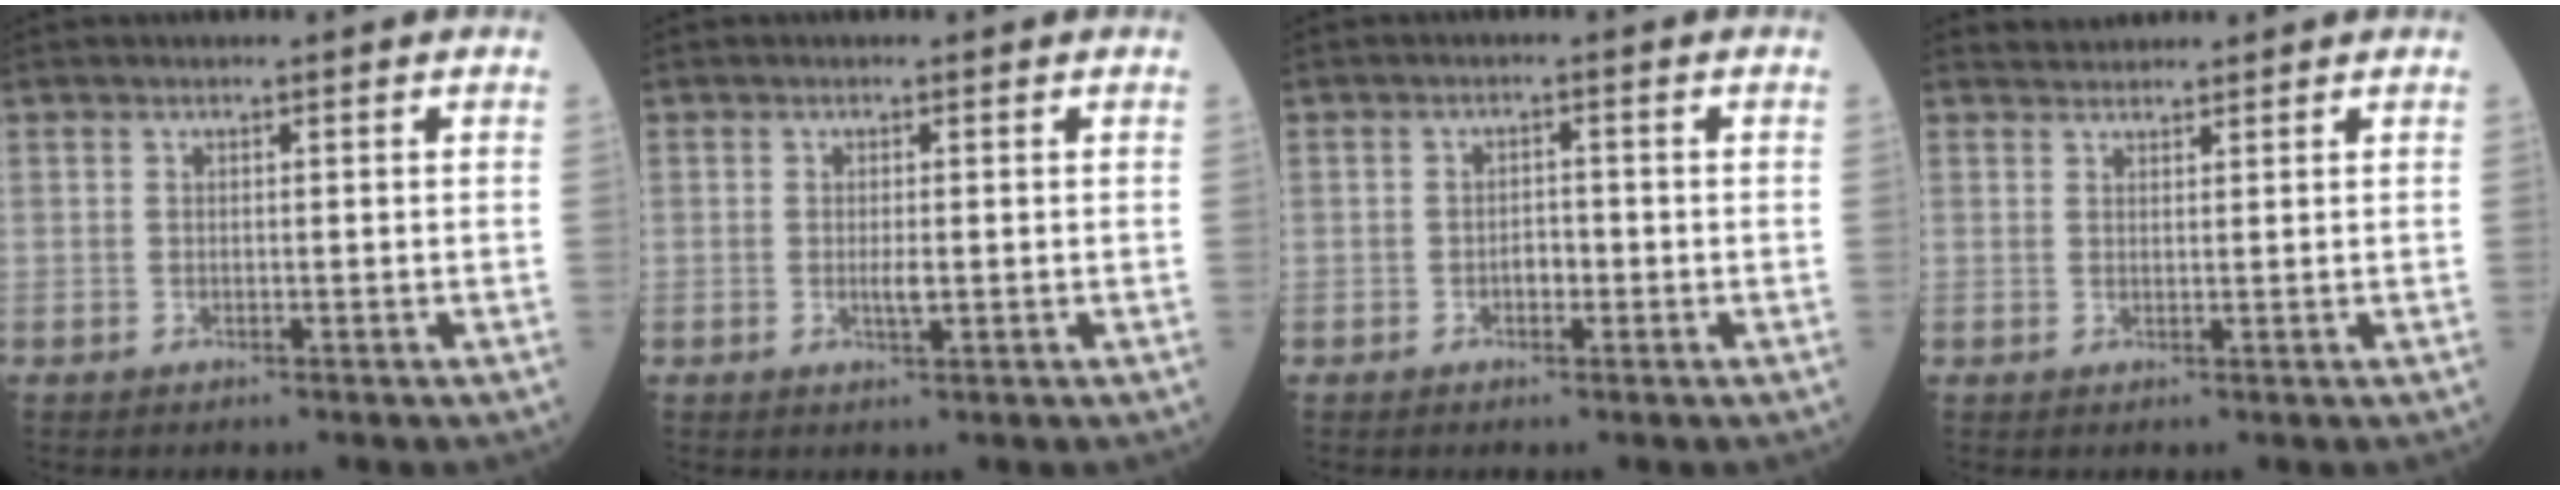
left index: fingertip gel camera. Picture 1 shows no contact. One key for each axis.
{"total": 1.6, "fx": -0.1, "fy": 0.3, "fz": 1.5, "tx": -0.032, "ty": -0.002, "tz": 0.000}
{"total": 1.9, "fx": -0.7, "fy": 1.1, "fz": 1.4, "tx": -0.020, "ty": 0.005, "tz": -0.012}
{"total": 2.2, "fx": 2.2, "fy": 0.4, "fz": -0.1, "tx": -0.006, "ty": 0.022, "tz": 0.042}